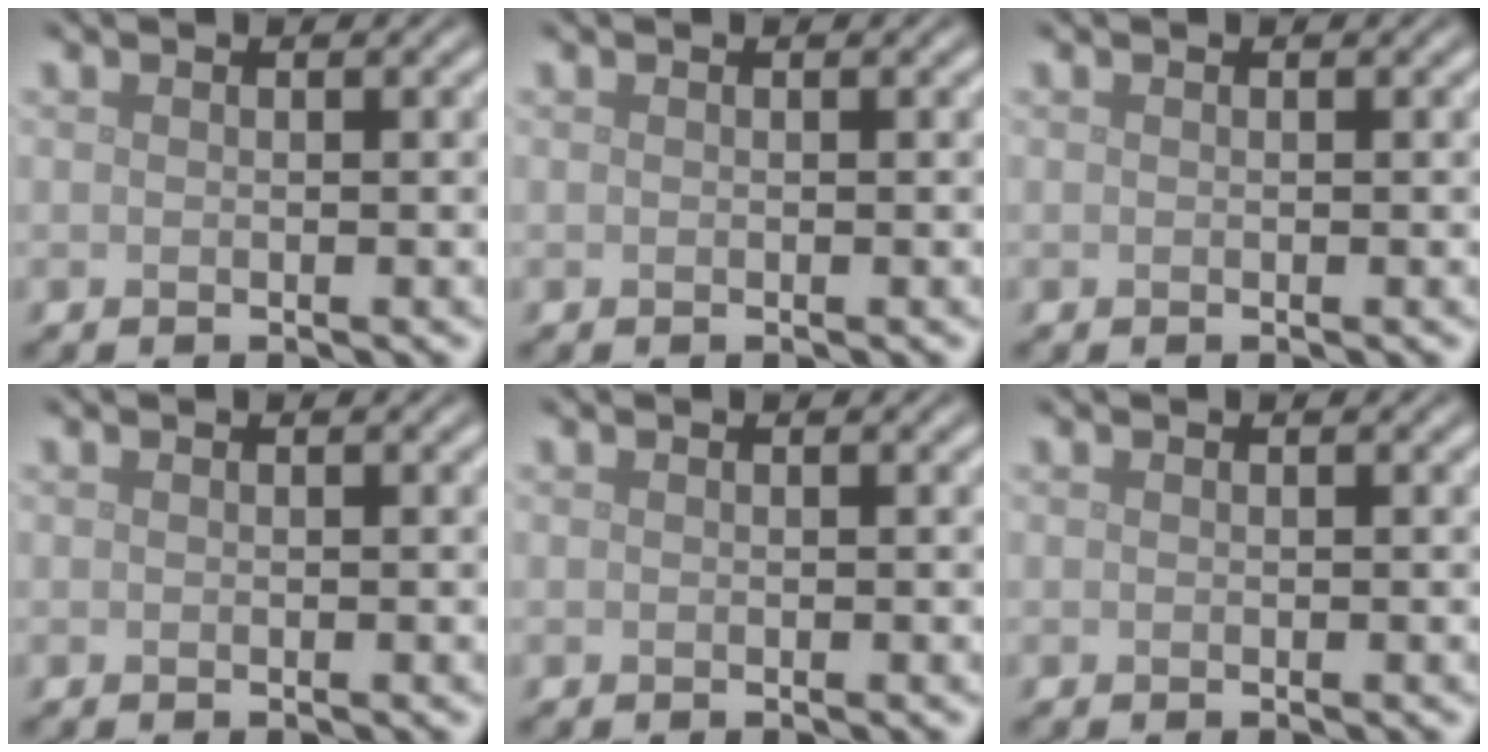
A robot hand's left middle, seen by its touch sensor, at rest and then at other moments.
{"total": 0.0}
{"total": 0.0}
{"total": 0.0}
{"total": 0.0}
{"total": 0.0}